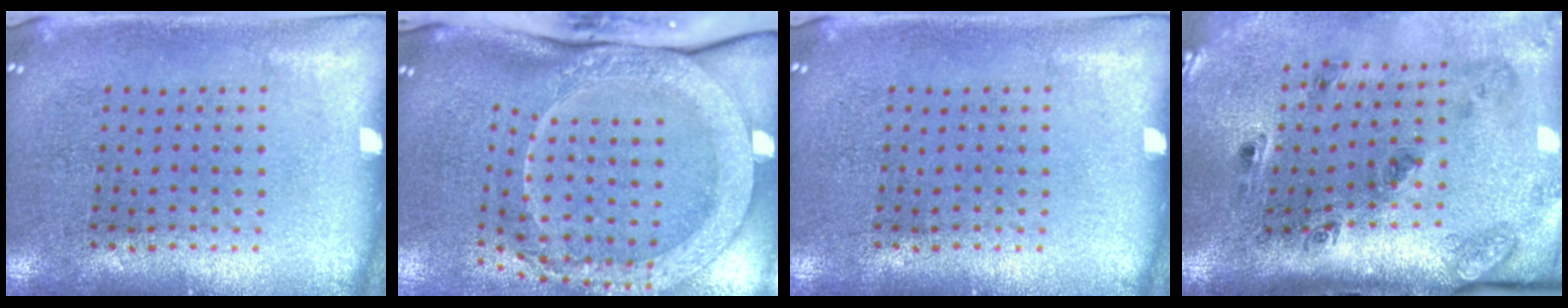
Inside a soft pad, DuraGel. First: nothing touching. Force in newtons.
{"total": 3.3, "press": 2.3, "slide": 2.4}
{"total": 0.0}
{"total": 2.9, "press": 1.8, "slide": 2.2}